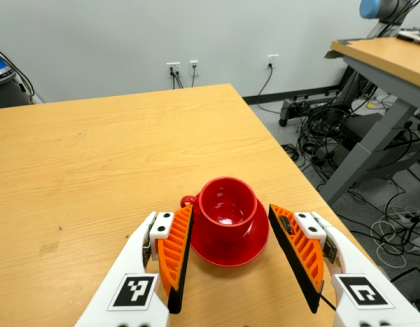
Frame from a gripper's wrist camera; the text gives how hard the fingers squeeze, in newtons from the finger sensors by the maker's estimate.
{"total": 0.5, "left": 0.3, "right": 0.8}